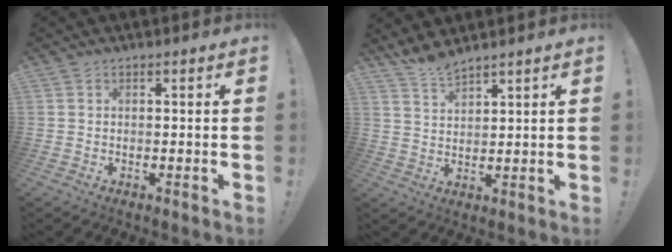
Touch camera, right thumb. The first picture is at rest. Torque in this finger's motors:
{"motor_torque": [0.15, 0.26, 0.20, 0.05, 0.00]}